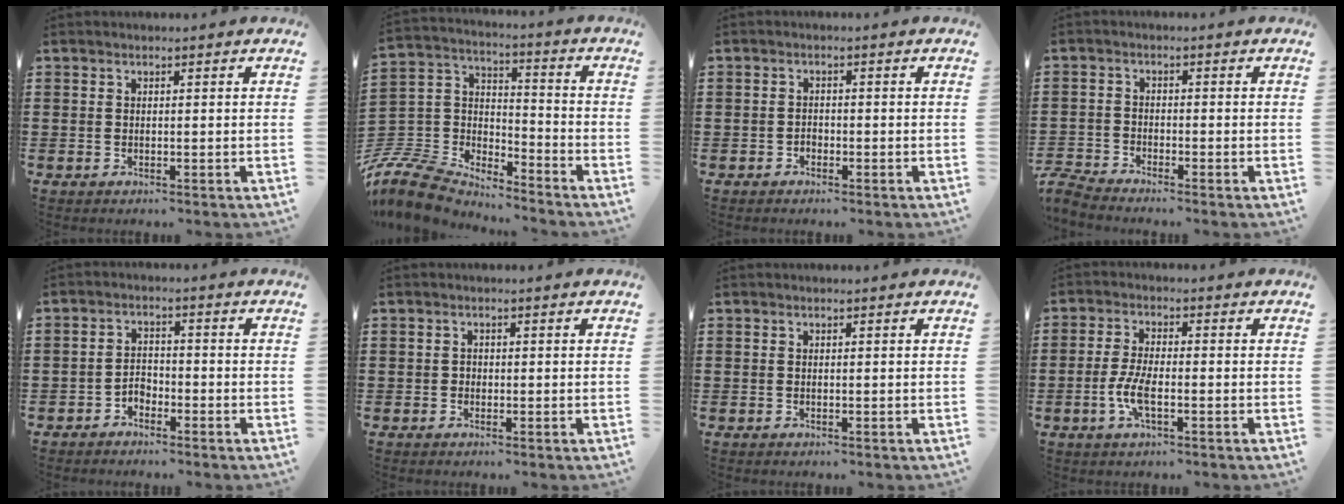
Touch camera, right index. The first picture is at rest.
{"total": 9.0, "force": [-8.2, 3.1, 1.9], "torque": [-0.091, -0.008, -0.173]}
{"total": 1.1, "force": [-0.7, 0.7, 0.3], "torque": [-0.008, -0.002, -0.016]}
{"total": 3.0, "force": [-2.9, 0.0, 0.3], "torque": [-0.024, -0.008, -0.066]}
{"total": 2.3, "force": [-1.9, 1.1, 0.5], "torque": [-0.017, 0.004, -0.041]}
{"total": 0.6, "force": [-0.2, 0.6, 0.1], "torque": [-0.004, 0.002, -0.005]}
{"total": 0.0}
{"total": 5.1, "force": [-1.6, 1.6, 4.6], "torque": [-0.106, -0.005, -0.035]}